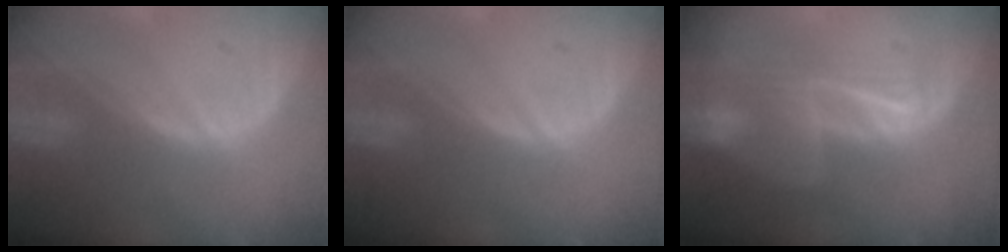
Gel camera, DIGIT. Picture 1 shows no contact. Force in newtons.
{"total": 0.0}
{"total": 6.5, "press": 6.0, "slide": 2.4}